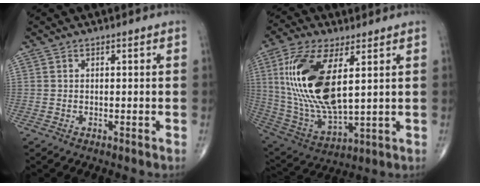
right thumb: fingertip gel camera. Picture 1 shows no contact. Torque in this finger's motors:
{"motor_torque": [1.38, 3.63, 2.23, 0.54, 0.25]}